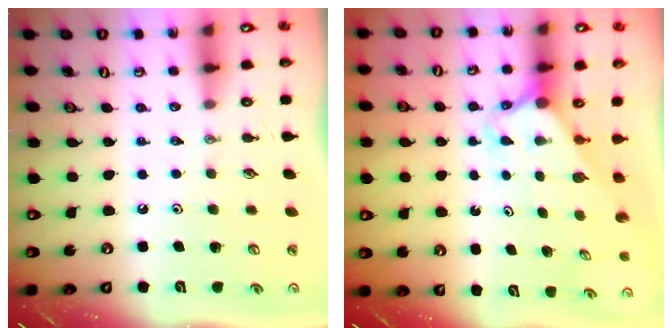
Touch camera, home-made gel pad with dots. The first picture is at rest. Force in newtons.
{"total": 2.6, "press": 2.6, "slide": 0.2}